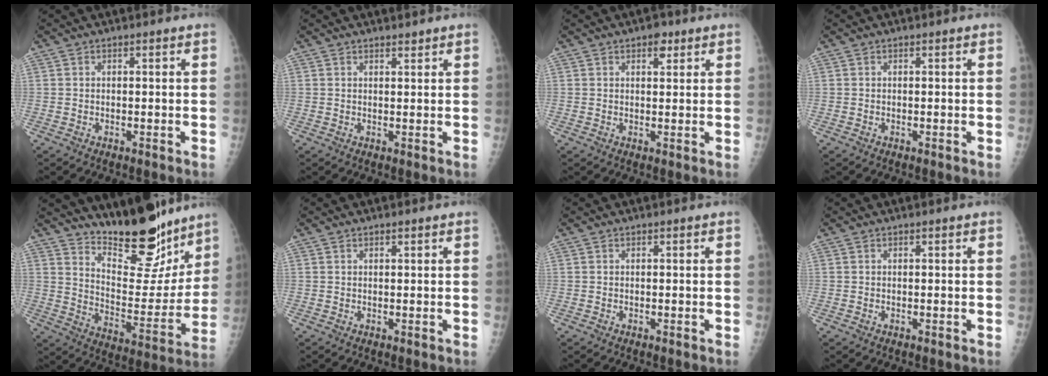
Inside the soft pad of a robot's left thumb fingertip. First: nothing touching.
{"total": 1.0, "force": [1.0, 0.2, 0.3], "torque": [-0.001, -0.008, 0.015]}
{"total": 2.6, "force": [1.6, 1.4, 1.6], "torque": [-0.010, -0.006, 0.021]}
{"total": 0.0}
{"total": 19.6, "force": [15.8, 6.5, 9.6], "torque": [-0.090, -0.120, 0.248]}
{"total": 0.6, "force": [0.4, 0.2, 0.4], "torque": [-0.006, -0.002, 0.007]}
{"total": 0.0}
{"total": 0.0}